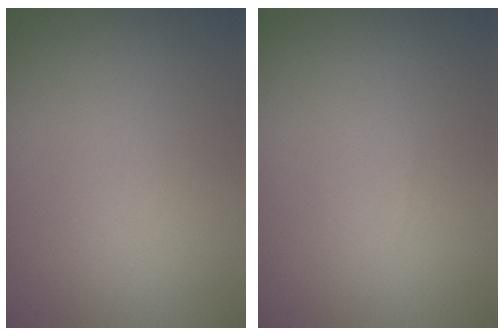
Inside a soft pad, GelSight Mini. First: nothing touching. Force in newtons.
{"total": 0.0}